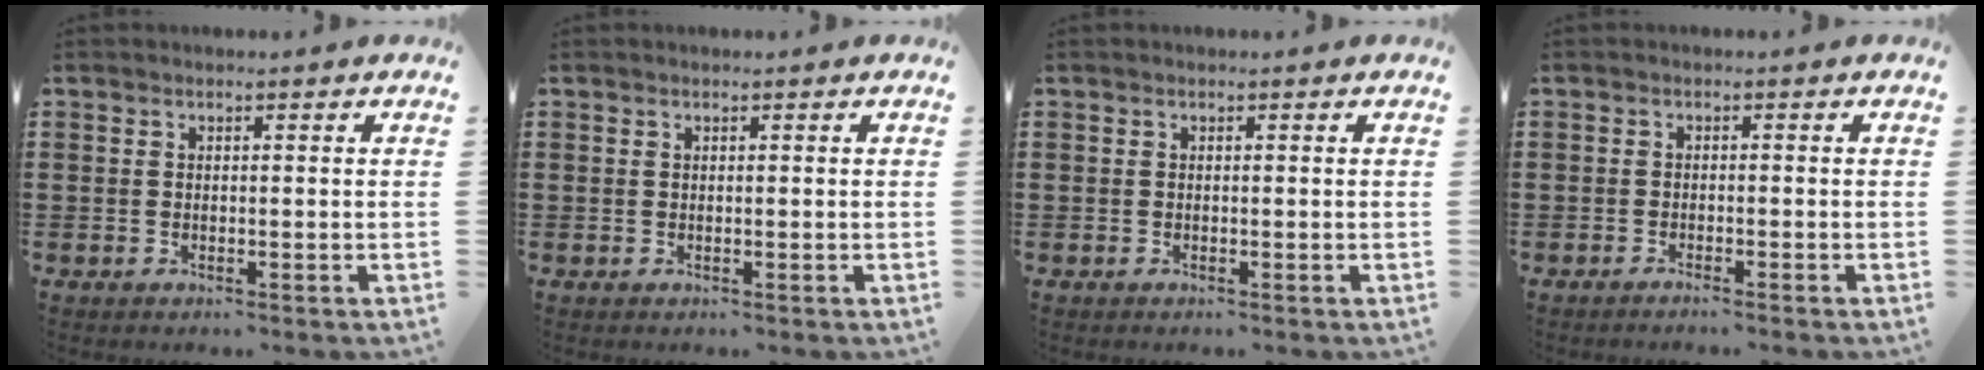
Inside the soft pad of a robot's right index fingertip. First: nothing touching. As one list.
[{"total": 0.0}, {"total": 0.0}, {"total": 1.1, "force": [-1.0, -0.2, 0.2], "torque": [-0.004, -0.003, -0.020]}]